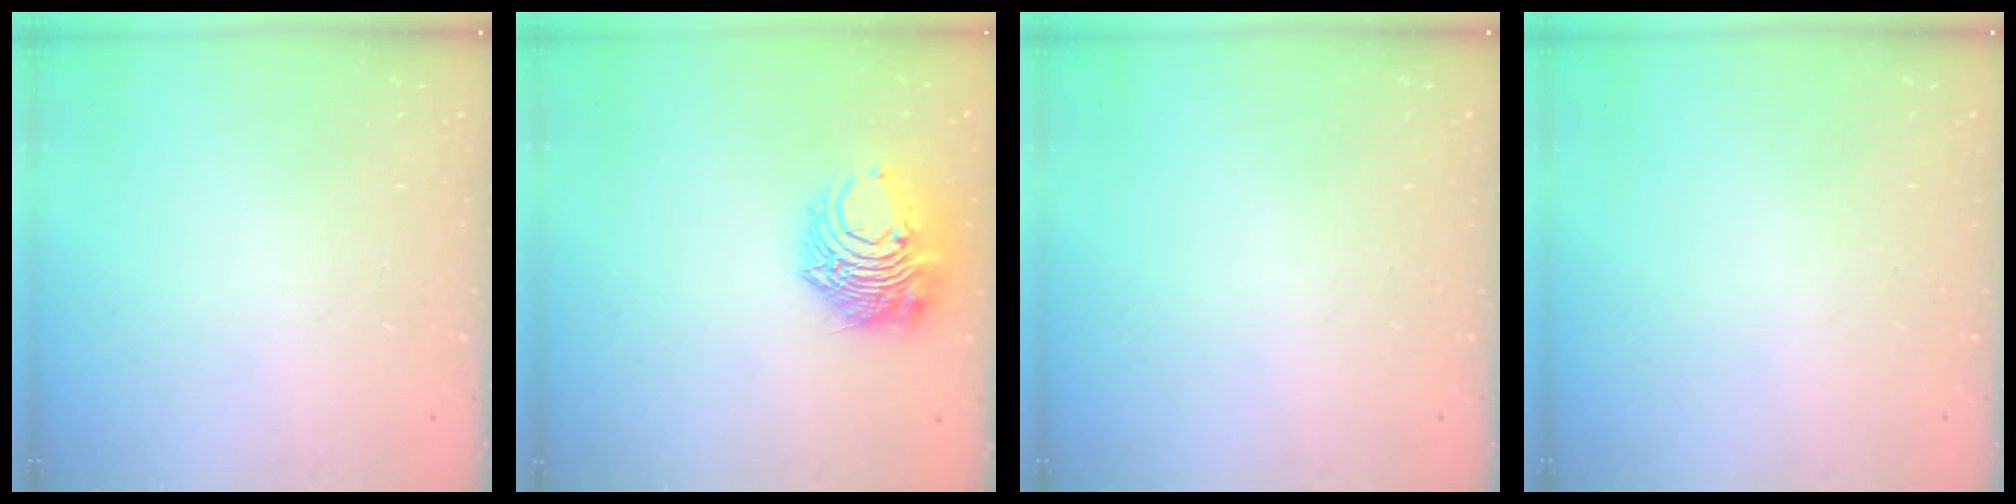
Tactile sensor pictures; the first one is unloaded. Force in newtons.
{"total": 11.5, "press": 11.4, "slide": 0.8}
{"total": 0.0}
{"total": 0.0}